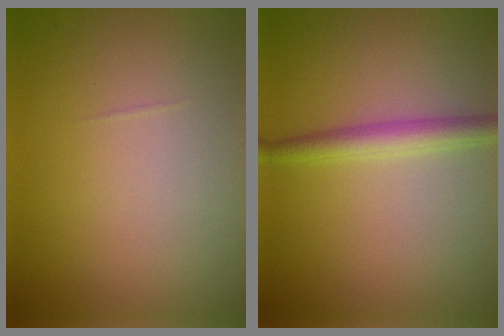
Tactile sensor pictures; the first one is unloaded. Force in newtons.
{"total": 2.5, "press": 2.5, "slide": 0.1}